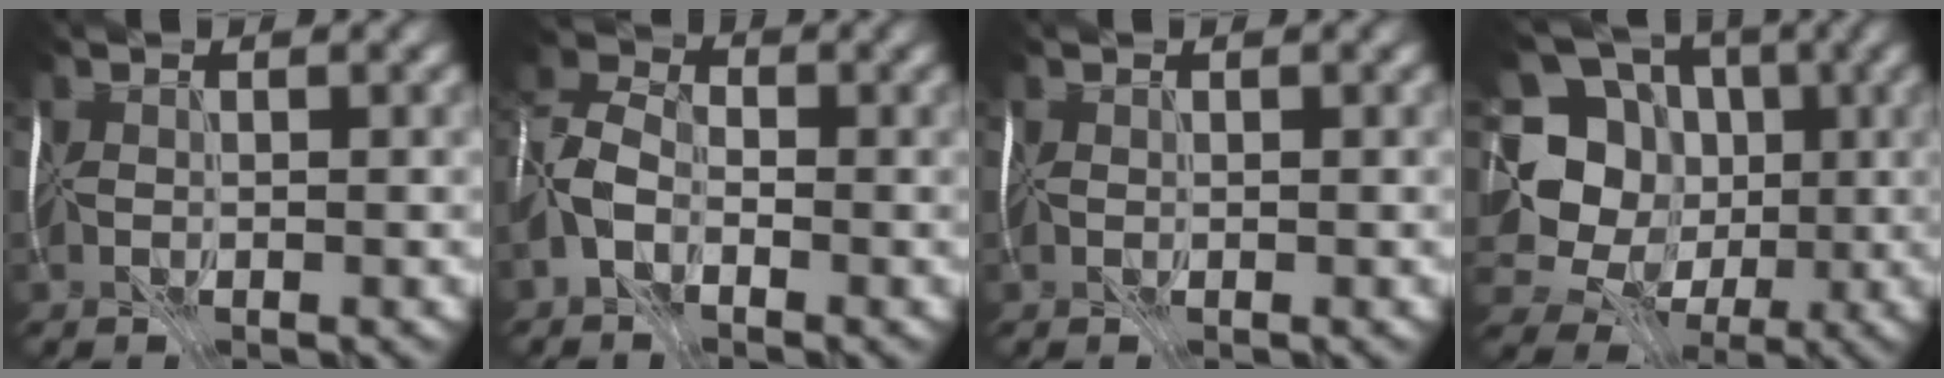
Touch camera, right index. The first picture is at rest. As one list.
[{"total": 2.4, "force": [-1.6, 1.3, 1.3], "torque": [-0.030, 0.013, -0.039]}, {"total": 0.0}, {"total": 11.4, "force": [0.3, 10.8, 3.6], "torque": [-0.111, 0.035, 0.011]}]